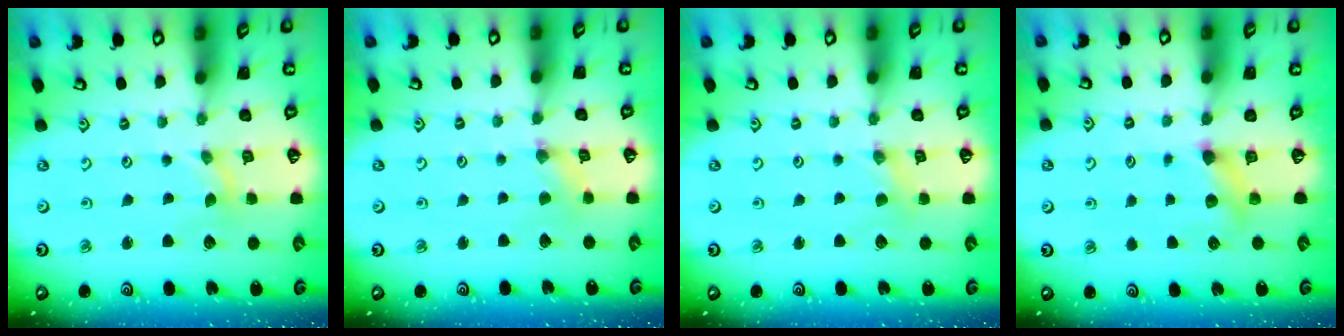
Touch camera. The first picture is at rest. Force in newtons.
{"total": 0.7, "press": 0.7, "slide": 0.2}
{"total": 1.3, "press": 1.2, "slide": 0.3}
{"total": 5.6, "press": 5.6, "slide": 0.4}